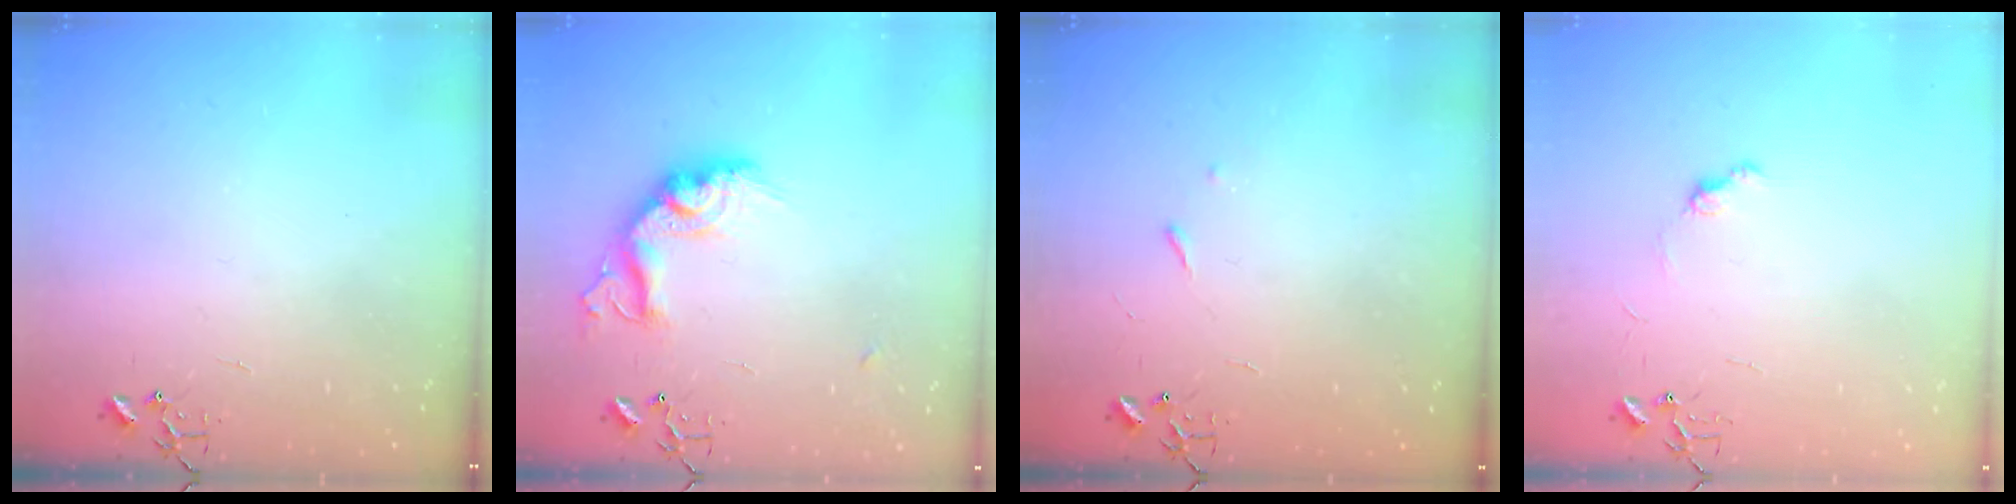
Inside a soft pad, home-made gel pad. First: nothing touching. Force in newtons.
{"total": 16.9, "press": 16.9, "slide": 1.2}
{"total": 2.9, "press": 2.8, "slide": 0.5}
{"total": 5.8, "press": 5.7, "slide": 0.6}